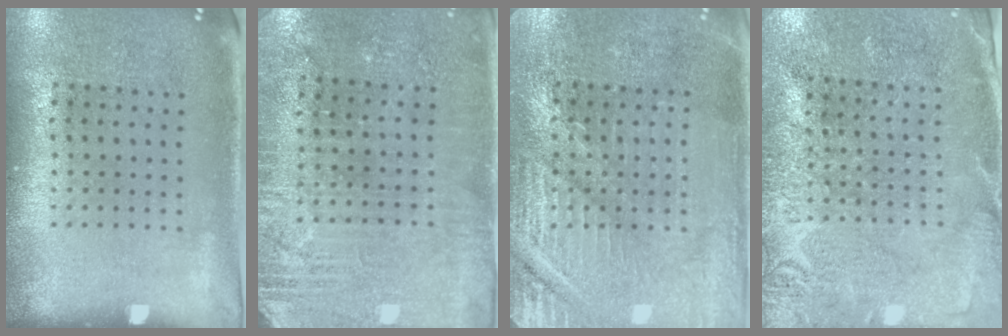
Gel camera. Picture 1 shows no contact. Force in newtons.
{"total": 2.9, "press": 2.9, "slide": 0.4}
{"total": 3.6, "press": 3.5, "slide": 0.8}
{"total": 2.7, "press": 2.7, "slide": 0.2}